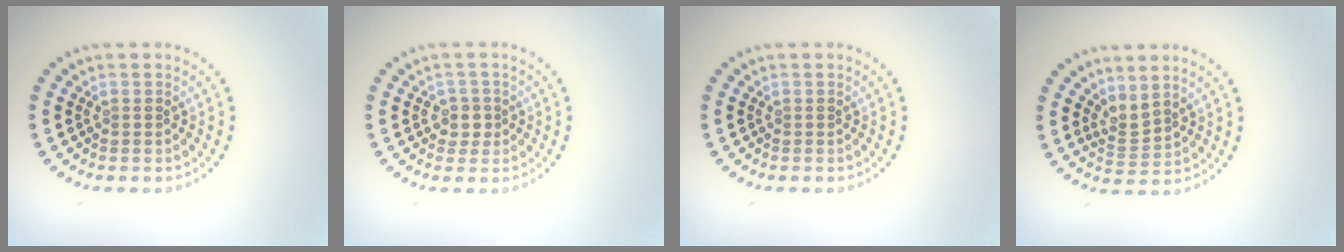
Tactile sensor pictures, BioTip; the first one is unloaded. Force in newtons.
{"total": 1.6, "press": 1.4, "slide": 0.9}
{"total": 0.0}
{"total": 2.0, "press": 1.3, "slide": 1.5}